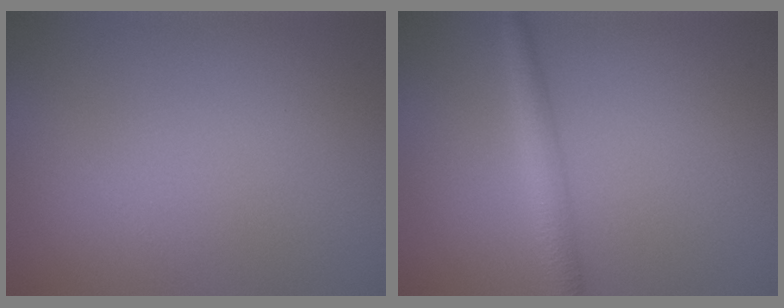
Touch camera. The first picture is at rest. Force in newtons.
{"total": 2.7, "press": 2.7, "slide": 0.1}